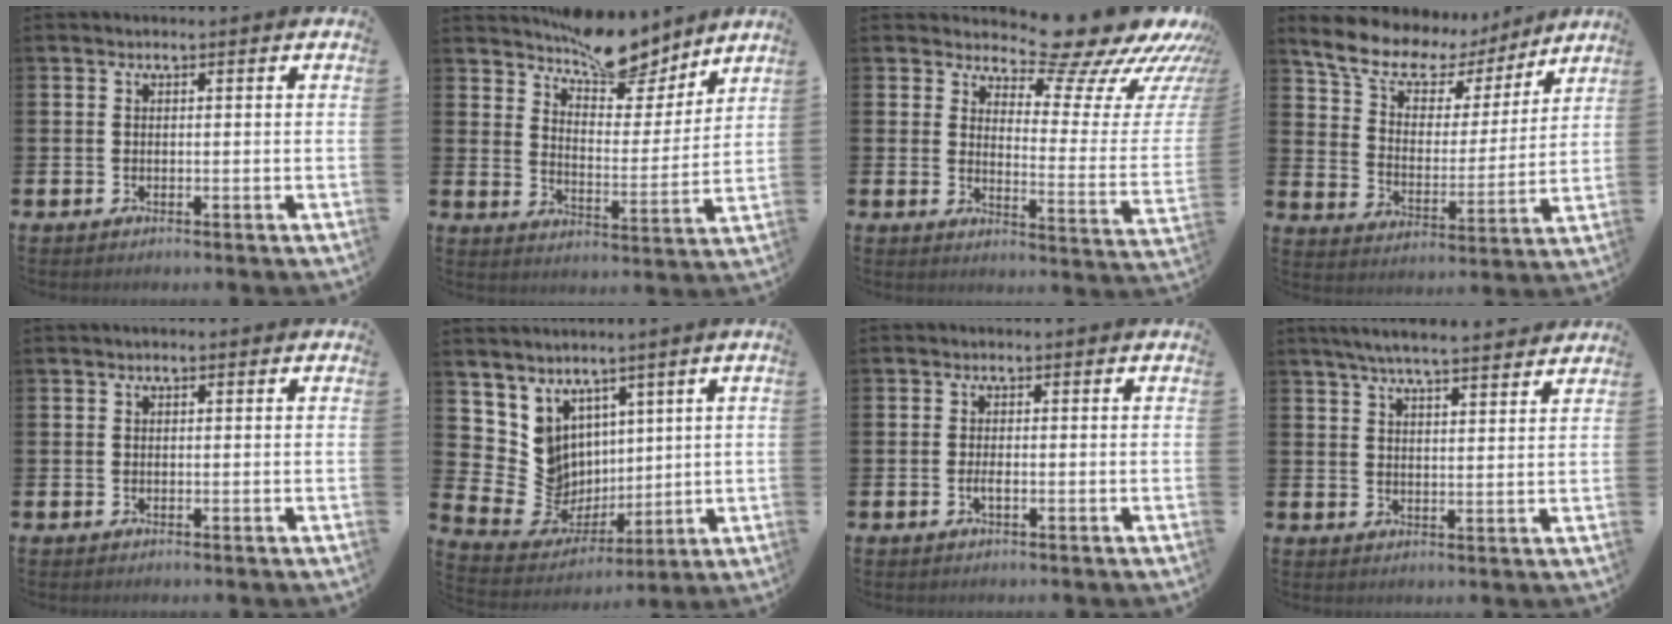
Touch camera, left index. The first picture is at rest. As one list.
[{"total": 9.6, "force": [8.7, 2.9, 2.6], "torque": [-0.050, -0.061, 0.158]}, {"total": 11.1, "force": [10.0, 3.1, 3.6], "torque": [-0.045, -0.096, 0.161]}, {"total": 9.5, "force": [8.0, 4.2, 2.9], "torque": [-0.091, -0.053, 0.141]}, {"total": 0.5, "force": [0.2, 0.4, 0.3], "torque": [-0.003, 0.005, 0.002]}, {"total": 7.1, "force": [1.8, 6.7, 1.3], "torque": [-0.078, -0.034, 0.042]}, {"total": 1.1, "force": [-0.4, 0.3, 1.0], "torque": [-0.027, 0.001, -0.006]}, {"total": 5.7, "force": [5.5, 0.1, 1.6], "torque": [-0.040, -0.028, 0.097]}]